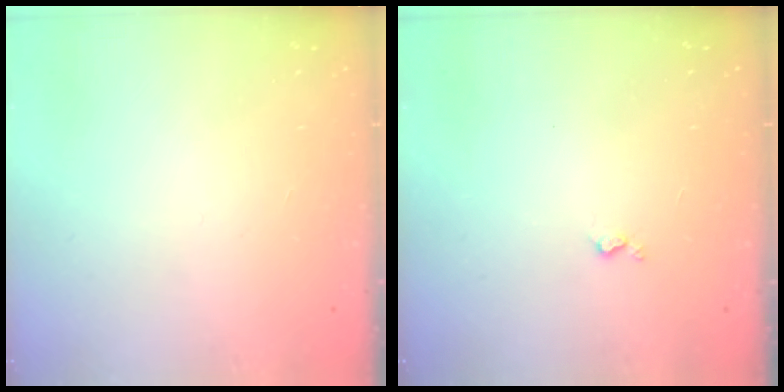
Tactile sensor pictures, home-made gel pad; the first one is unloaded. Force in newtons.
{"total": 3.2, "press": 3.1, "slide": 0.6}